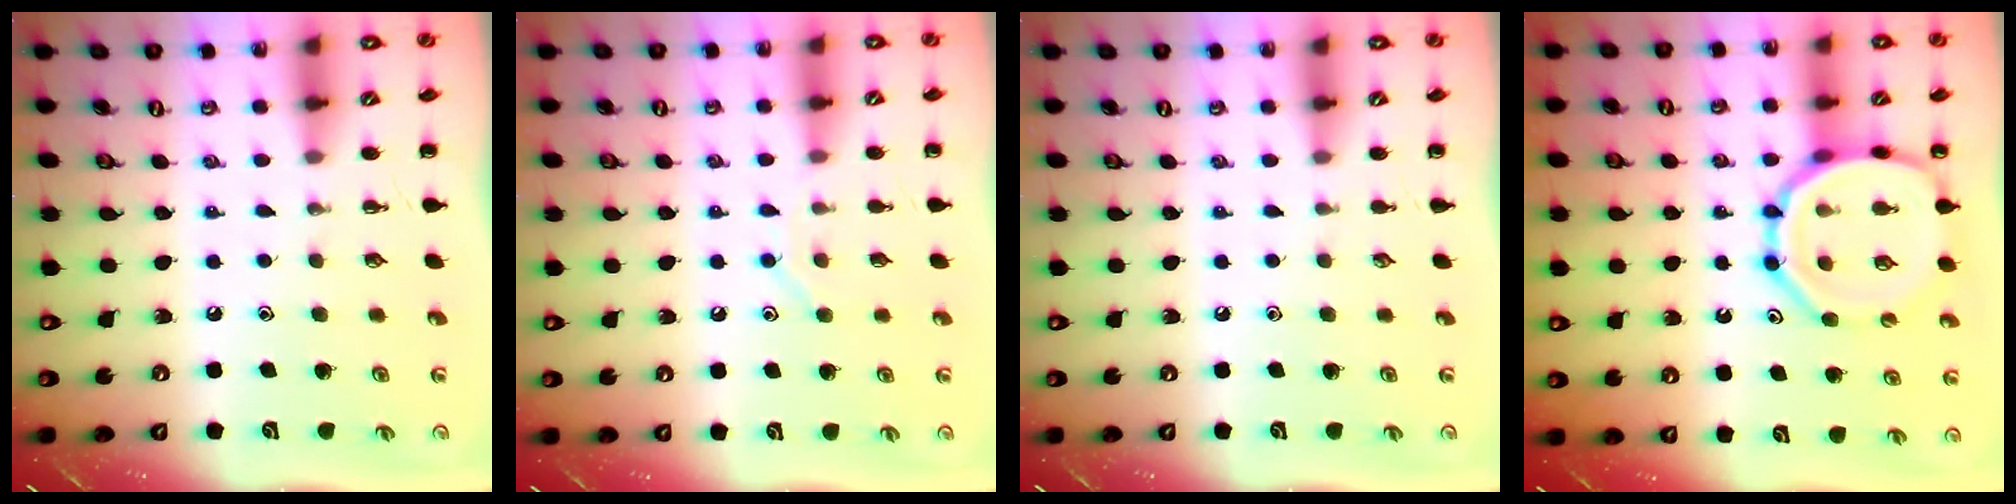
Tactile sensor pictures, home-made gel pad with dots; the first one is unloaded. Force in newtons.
{"total": 6.7, "press": 6.6, "slide": 1.1}
{"total": 0.0}
{"total": 15.5, "press": 15.2, "slide": 2.8}